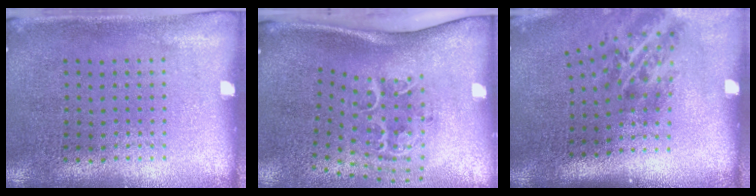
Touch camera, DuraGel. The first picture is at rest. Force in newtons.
{"total": 2.2, "press": 1.4, "slide": 1.7}
{"total": 2.0, "press": 1.2, "slide": 1.6}